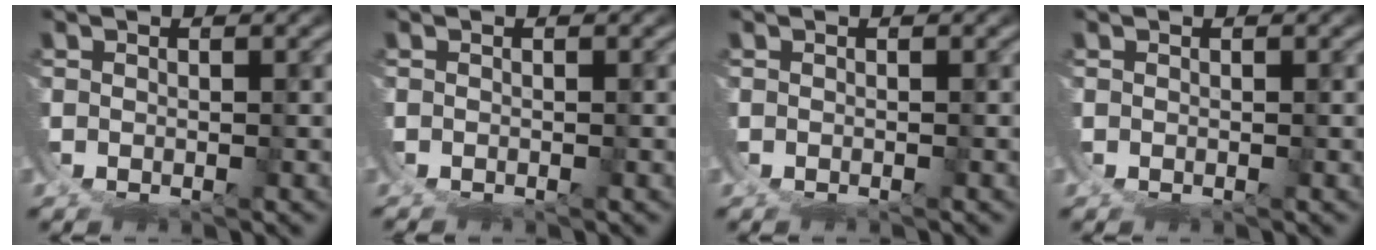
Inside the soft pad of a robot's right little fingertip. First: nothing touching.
{"total": 0.5, "force": [-0.5, 0.0, -0.3], "torque": [0.003, -0.003, -0.007]}
{"total": 0.0}
{"total": 0.0}